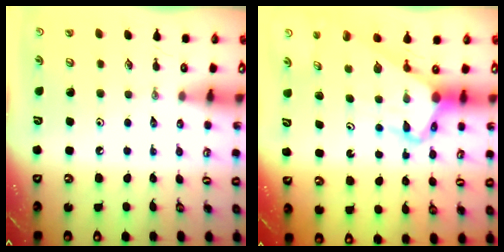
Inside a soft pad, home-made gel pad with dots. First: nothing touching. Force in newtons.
{"total": 7.4, "press": 7.3, "slide": 0.8}